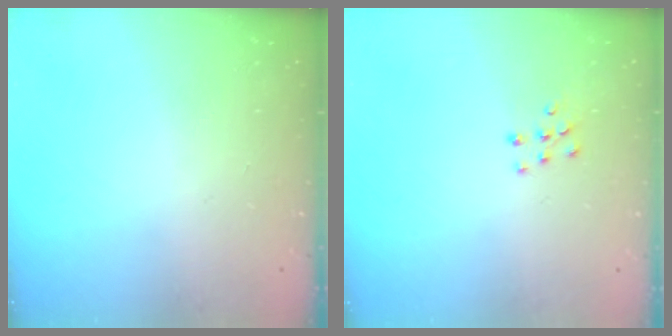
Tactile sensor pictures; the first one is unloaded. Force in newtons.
{"total": 6.8, "press": 6.8, "slide": 0.4}